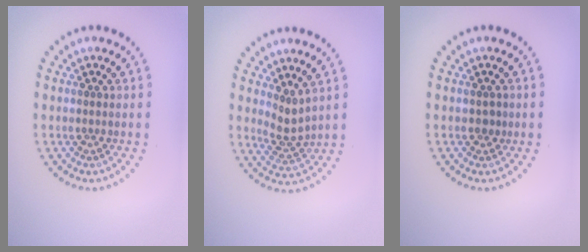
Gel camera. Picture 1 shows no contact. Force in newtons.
{"total": 2.3, "press": 1.6, "slide": 1.6}
{"total": 0.8, "press": 0.8, "slide": 0.3}